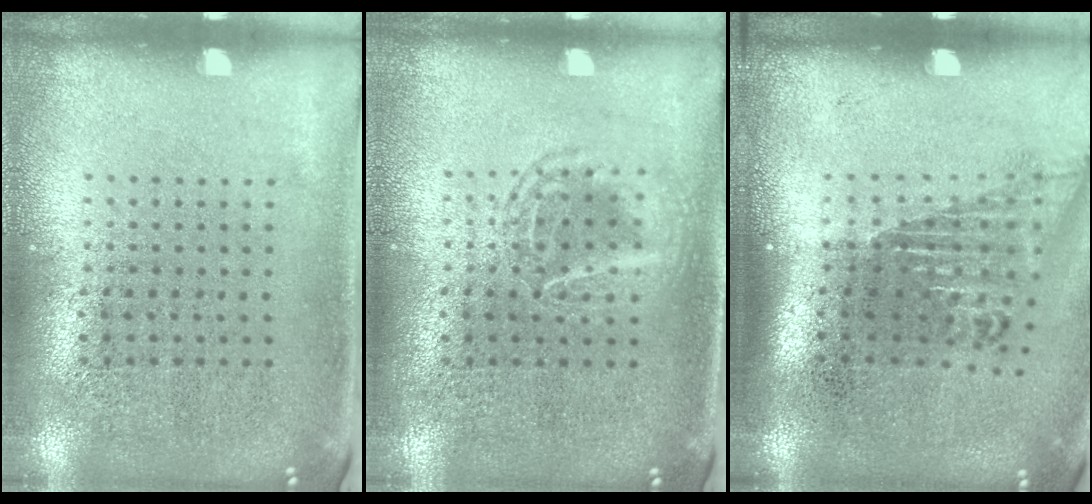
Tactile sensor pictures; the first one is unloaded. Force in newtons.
{"total": 1.2, "press": 1.2, "slide": 0.1}
{"total": 1.7, "press": 1.3, "slide": 1.1}